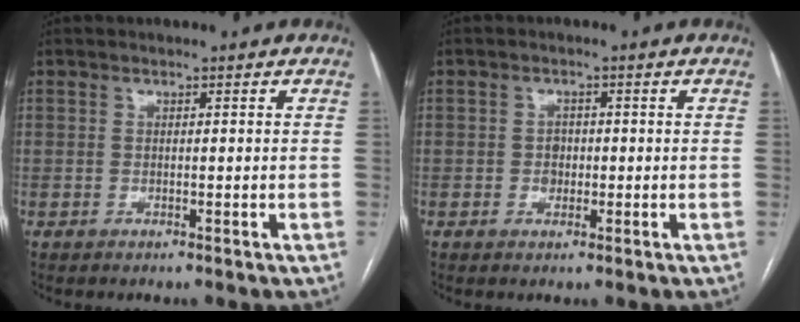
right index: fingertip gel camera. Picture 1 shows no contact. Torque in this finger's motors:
{"motor_torque": [0.26, -0.02, 0.00, 0.02]}